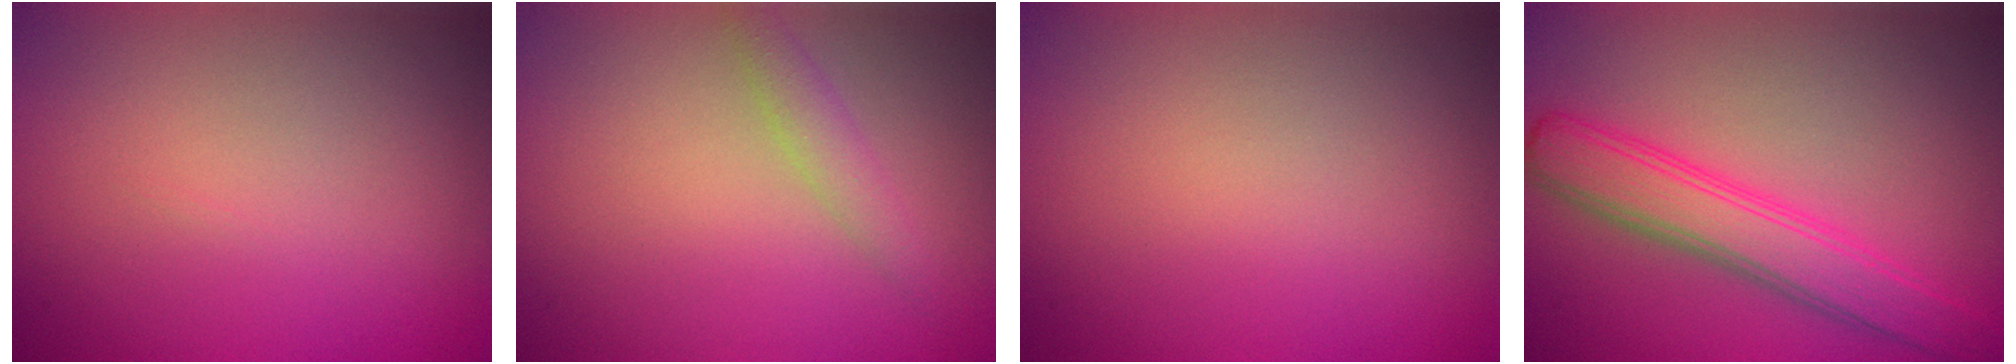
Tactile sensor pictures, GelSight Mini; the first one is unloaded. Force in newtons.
{"total": 1.7, "press": 1.7, "slide": 0.1}
{"total": 0.0}
{"total": 4.9, "press": 4.9, "slide": 0.2}